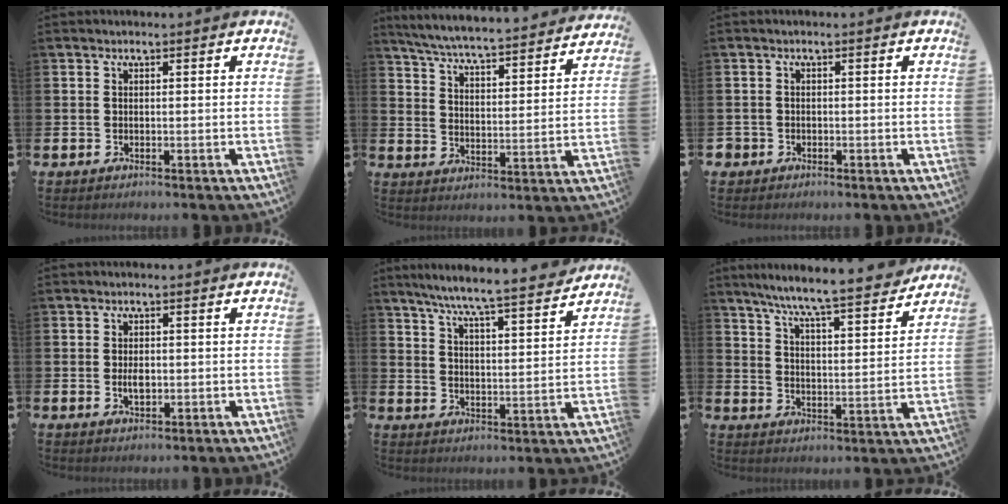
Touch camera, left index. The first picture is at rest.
{"total": 6.2, "force": [6.0, 0.1, 1.7], "torque": [-0.062, -0.050, 0.101]}
{"total": 1.2, "force": [-0.8, 0.9, 0.0], "torque": [-0.010, 0.007, -0.018]}
{"total": 2.2, "force": [-0.1, 1.2, 1.8], "torque": [-0.020, -0.003, -0.005]}
{"total": 7.9, "force": [7.4, -0.1, 2.8], "torque": [-0.074, -0.052, 0.127]}
{"total": 8.6, "force": [8.0, -0.1, 3.2], "torque": [-0.085, -0.055, 0.136]}